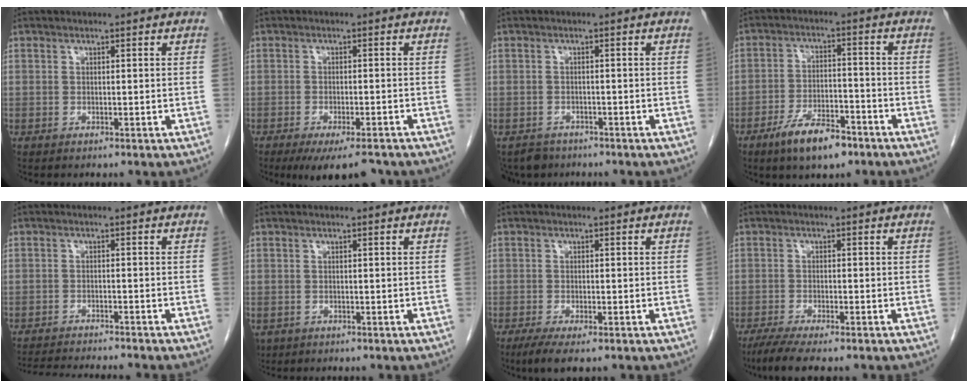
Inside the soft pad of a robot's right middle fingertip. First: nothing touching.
{"total": 8.3, "force": [-6.7, 1.9, 4.5], "torque": [-0.060, -0.013, -0.099]}
{"total": 3.9, "force": [-3.2, 2.2, 0.2], "torque": [-0.002, -0.001, -0.051]}
{"total": 8.4, "force": [-5.6, 2.9, 5.5], "torque": [-0.101, -0.002, -0.095]}
{"total": 9.5, "force": [-9.0, 0.0, 3.2], "torque": [-0.044, -0.009, -0.134]}
{"total": 2.8, "force": [-1.4, 2.2, 1.0], "torque": [-0.025, -0.004, -0.018]}
{"total": 4.8, "force": [-3.2, 1.2, 3.4], "torque": [-0.060, -0.012, -0.049]}
{"total": 7.1, "force": [-5.5, 1.3, 4.3], "torque": [-0.071, -0.015, -0.088]}